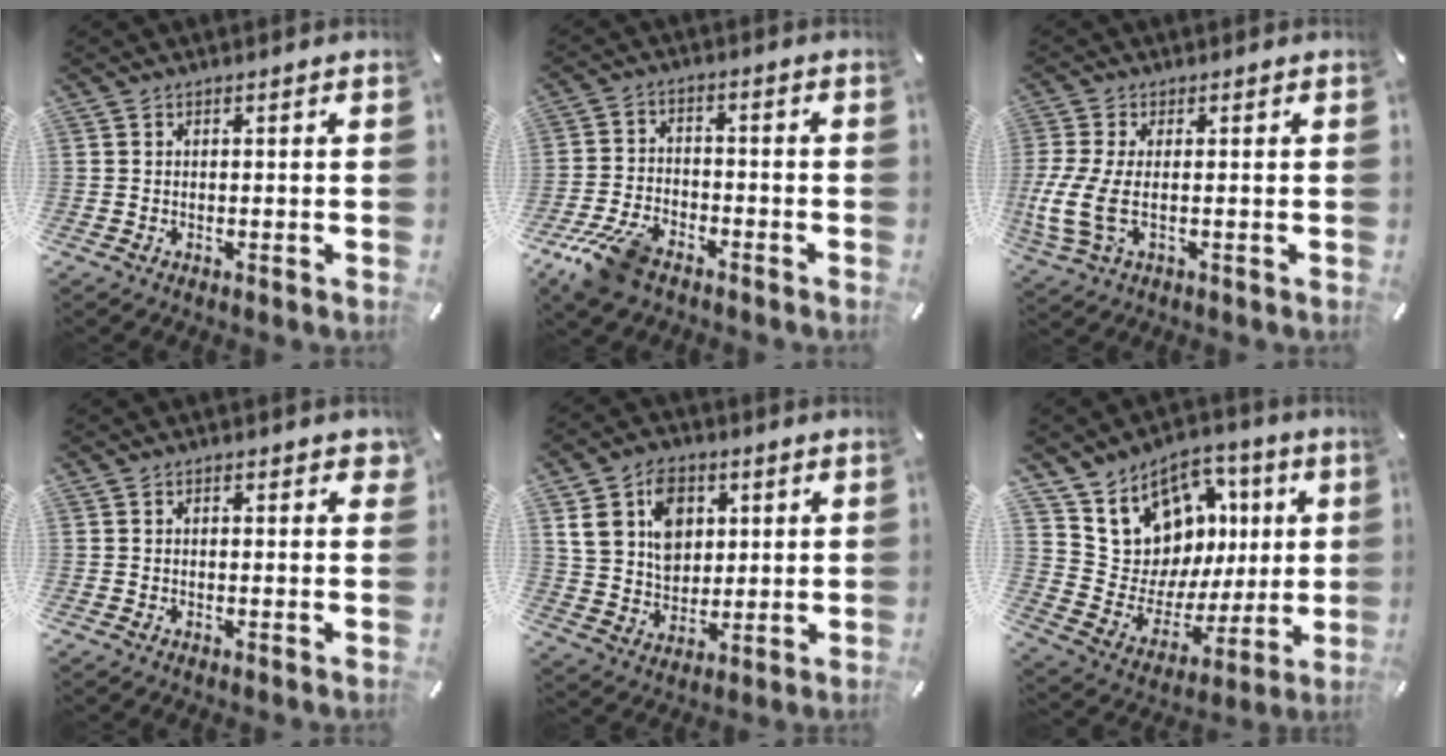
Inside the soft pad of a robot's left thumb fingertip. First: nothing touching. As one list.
[{"total": 9.8, "force": [-6.9, 4.8, 5.1], "torque": [-0.108, 0.029, -0.131]}, {"total": 8.4, "force": [-0.5, 3.8, 7.4], "torque": [-0.164, -0.015, -0.004]}, {"total": 1.6, "force": [0.7, 0.9, 1.2], "torque": [-0.008, -0.001, 0.007]}, {"total": 11.9, "force": [4.4, 9.4, 5.8], "torque": [-0.106, 0.000, 0.083]}, {"total": 12.2, "force": [6.0, 10.5, 1.7], "torque": [-0.038, -0.065, 0.124]}]